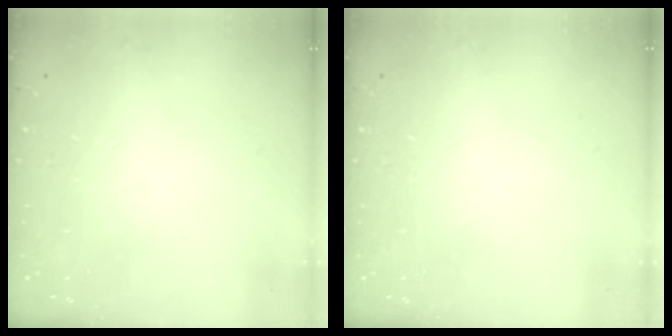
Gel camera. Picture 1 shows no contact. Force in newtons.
{"total": 0.0}